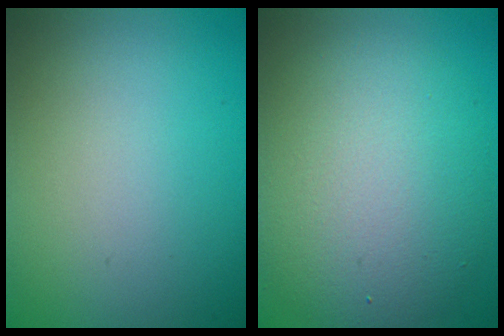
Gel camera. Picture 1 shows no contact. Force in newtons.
{"total": 7.4, "press": 7.4, "slide": 0.6}